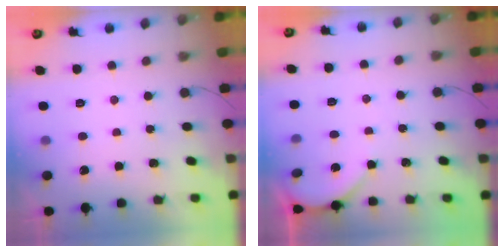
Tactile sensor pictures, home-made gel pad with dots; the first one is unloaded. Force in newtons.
{"total": 2.1, "press": 2.1, "slide": 0.3}